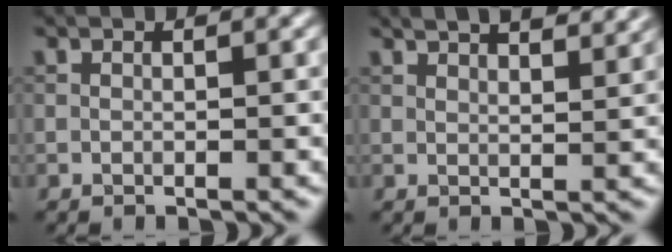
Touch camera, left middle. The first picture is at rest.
{"total": 6.2, "force": [4.6, 2.1, 3.6], "torque": [-0.024, 0.030, 0.035]}